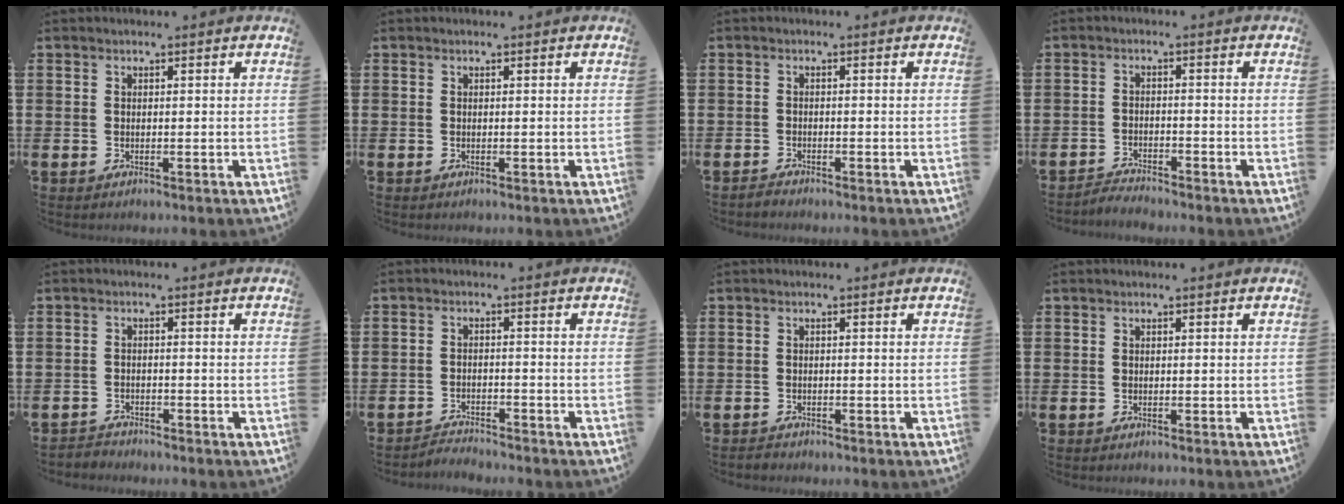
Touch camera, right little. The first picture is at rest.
{"total": 0.0}
{"total": 0.9, "force": [-0.9, 0.0, 0.0], "torque": [-0.002, -0.002, -0.018]}
{"total": 2.1, "force": [-2.1, 0.0, -0.1], "torque": [-0.003, 0.004, -0.045]}
{"total": 1.4, "force": [-1.4, 0.1, -0.2], "torque": [0.001, 0.003, -0.031]}
{"total": 2.2, "force": [-2.2, 0.0, -0.3], "torque": [-0.002, 0.003, -0.049]}
{"total": 0.6, "force": [-0.6, 0.2, 0.0], "torque": [-0.002, -0.001, -0.013]}
{"total": 0.0}